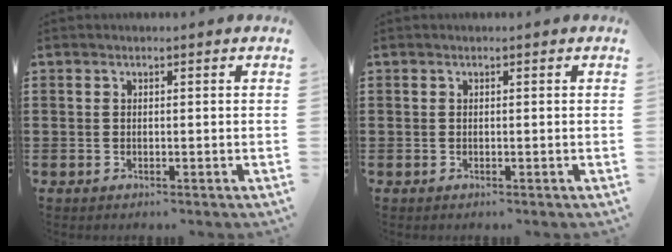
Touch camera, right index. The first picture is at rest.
{"total": 0.0}